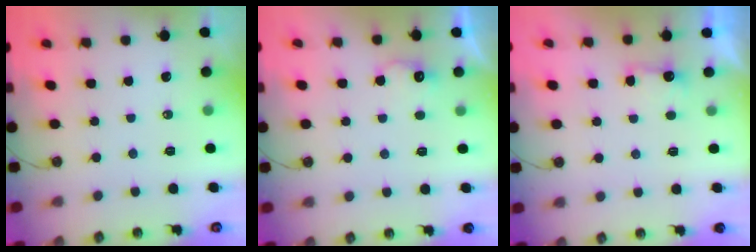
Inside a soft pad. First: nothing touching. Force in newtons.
{"total": 7.3, "press": 7.2, "slide": 1.2}
{"total": 2.3, "press": 2.1, "slide": 0.9}